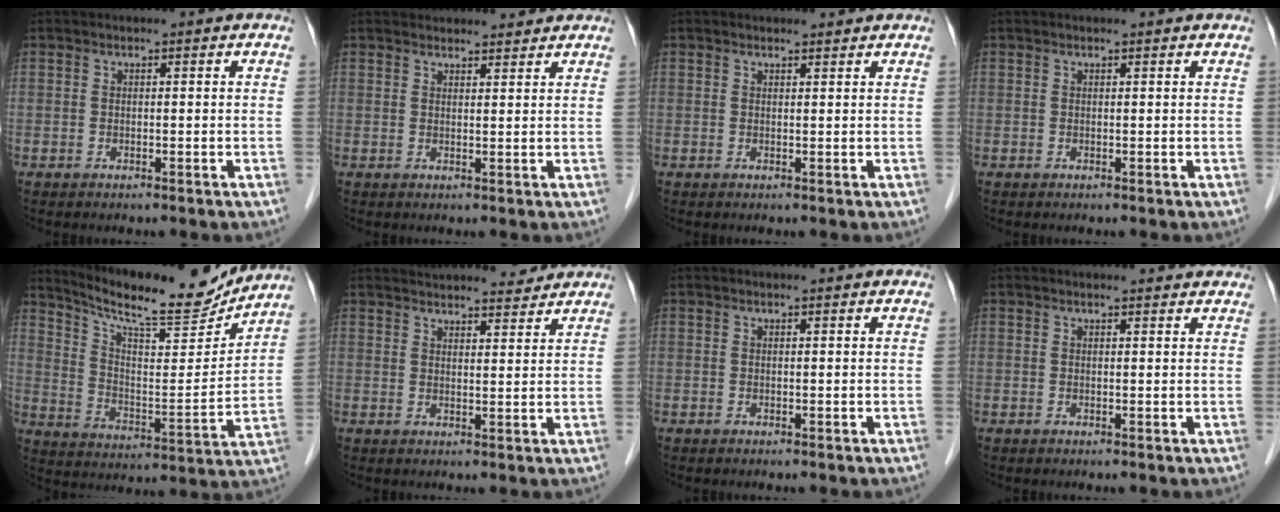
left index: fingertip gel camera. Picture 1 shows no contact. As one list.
[{"total": 7.4, "force": [7.1, 1.8, 1.2], "torque": [0.001, 0.025, 0.080]}, {"total": 1.3, "force": [1.2, 0.2, 0.0], "torque": [-0.011, 0.001, 0.018]}, {"total": 0.8, "force": [0.8, 0.0, 0.2], "torque": [-0.011, 0.006, 0.011]}, {"total": 16.5, "force": [15.3, 1.7, 5.8], "torque": [-0.110, -0.020, 0.237]}, {"total": 12.1, "force": [11.5, 2.1, 3.1], "torque": [-0.036, 0.012, 0.151]}, {"total": 1.0, "force": [1.0, 0.1, 0.2], "torque": [-0.013, 0.006, 0.012]}, {"total": 4.6, "force": [4.5, 0.7, 0.8], "torque": [-0.011, 0.009, 0.040]}]